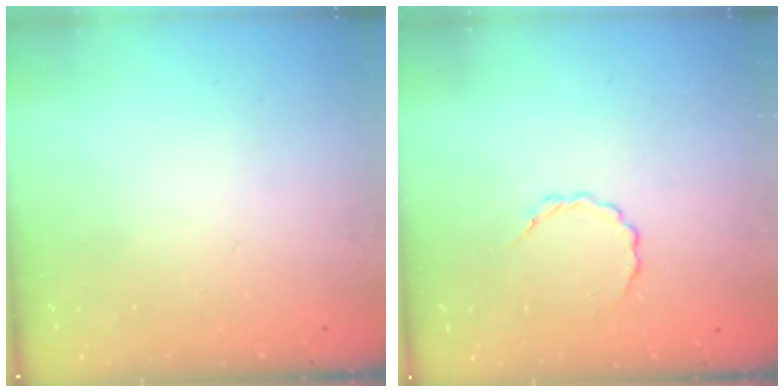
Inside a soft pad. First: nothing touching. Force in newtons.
{"total": 2.9, "press": 2.7, "slide": 1.0}